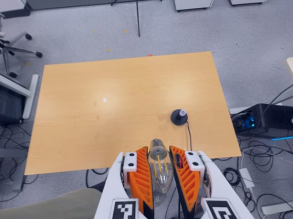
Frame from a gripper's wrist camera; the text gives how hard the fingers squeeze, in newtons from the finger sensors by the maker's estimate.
{"total": 19.3, "left": 20.2, "right": 18.5}